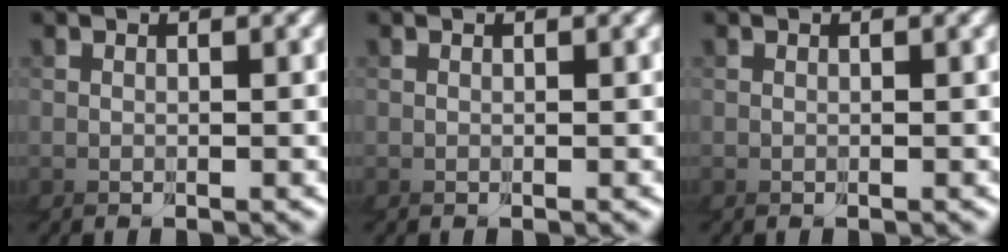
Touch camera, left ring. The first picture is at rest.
{"total": 0.0}
{"total": 0.0}